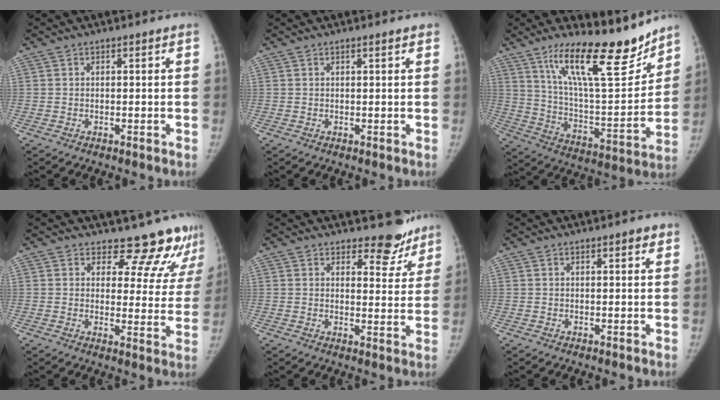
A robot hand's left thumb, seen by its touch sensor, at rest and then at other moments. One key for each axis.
{"total": 1.1, "fx": 0.8, "fy": 0.2, "fz": 0.7, "tx": -0.008, "ty": 0.001, "tz": 0.010}
{"total": 21.7, "fx": 15.6, "fy": 5.5, "fz": 14.0, "tx": -0.190, "ty": -0.092, "tz": 0.268}
{"total": 13.2, "fx": 12.2, "fy": 4.7, "fz": 2.1, "tx": 0.026, "ty": -0.106, "tz": 0.126}
{"total": 7.4, "fx": 6.4, "fy": 3.3, "fz": 1.8, "tx": 0.014, "ty": -0.050, "tz": 0.077}
{"total": 1.6, "fx": 1.0, "fy": 0.5, "fz": 1.2, "tx": -0.012, "ty": -0.003, "tz": 0.012}